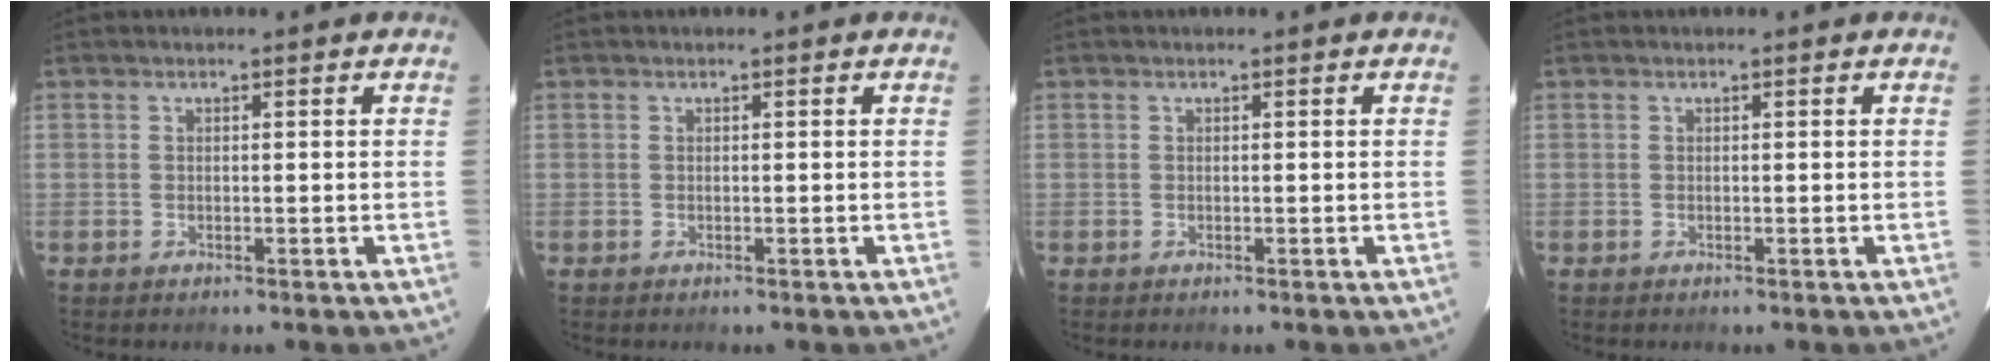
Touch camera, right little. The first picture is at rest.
{"total": 0.0}
{"total": 0.0}
{"total": 0.0}